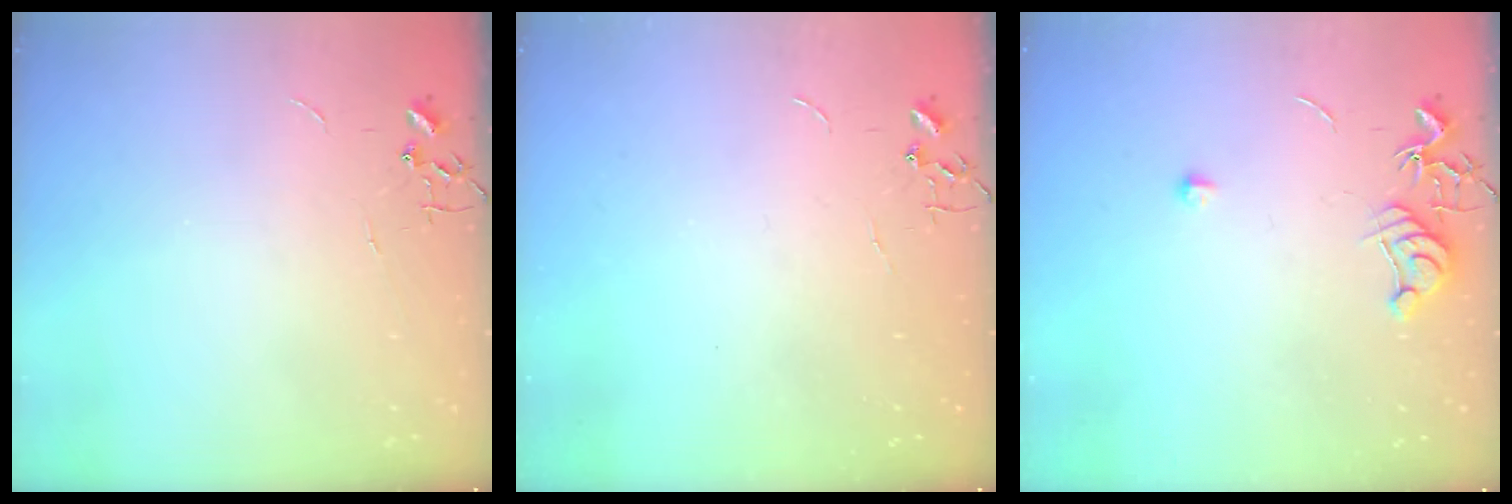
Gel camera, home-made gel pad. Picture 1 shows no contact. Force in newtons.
{"total": 0.0}
{"total": 8.1, "press": 8.1, "slide": 0.4}